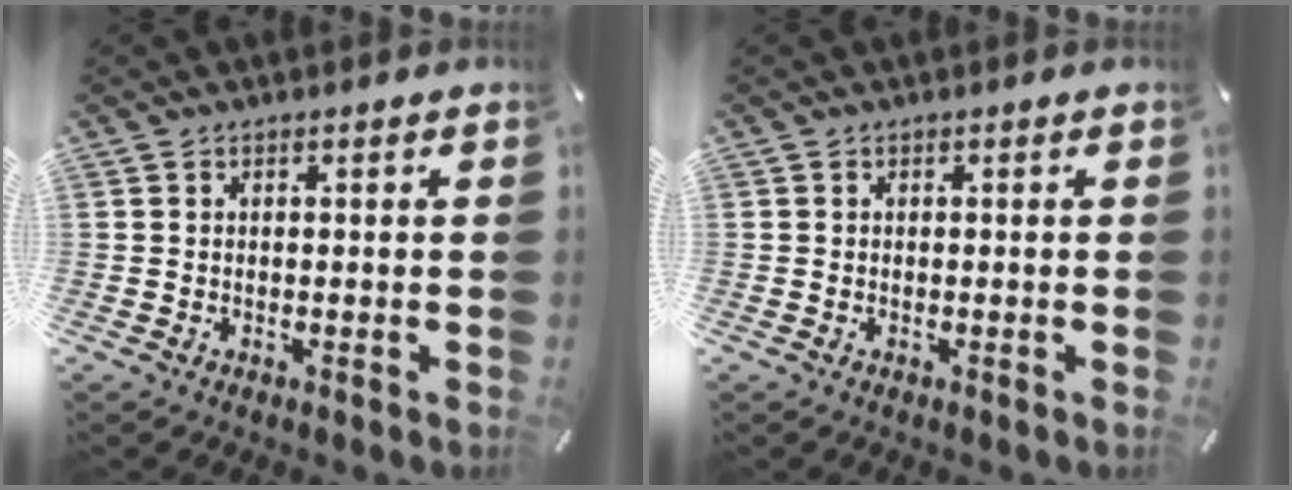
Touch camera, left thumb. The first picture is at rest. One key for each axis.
{"total": 0.0}